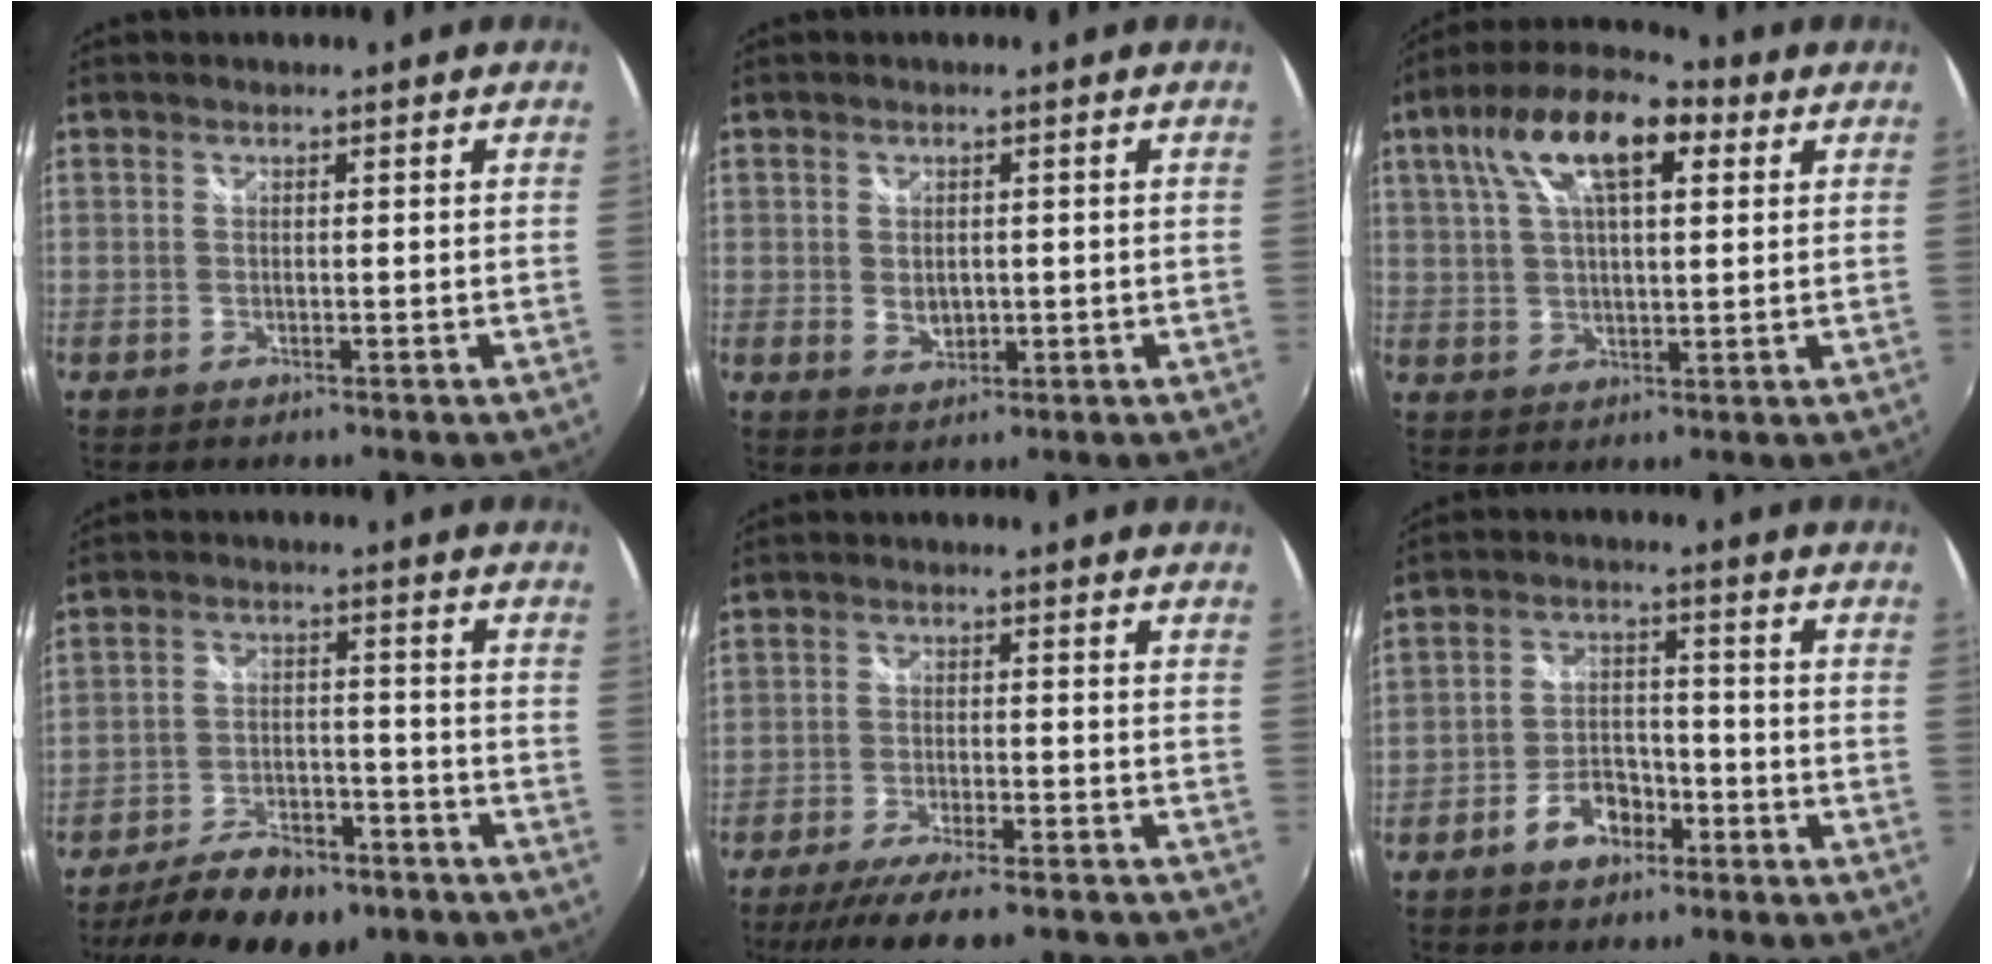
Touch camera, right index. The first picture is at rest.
{"total": 3.3, "force": [0.1, 2.6, 2.0], "torque": [-0.032, -0.005, 0.005]}
{"total": 14.8, "force": [6.2, 5.9, 12.0], "torque": [-0.222, 0.035, 0.098]}
{"total": 16.2, "force": [-12.0, 7.1, 8.3], "torque": [-0.173, -0.011, -0.173]}
{"total": 15.6, "force": [-13.1, 3.2, 7.8], "torque": [-0.157, -0.035, -0.193]}
{"total": 7.2, "force": [-4.4, 4.2, 3.8], "torque": [-0.078, 0.016, -0.070]}